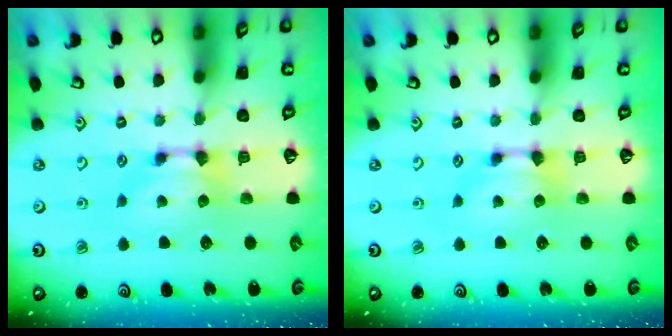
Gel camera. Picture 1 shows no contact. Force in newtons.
{"total": 0.0}